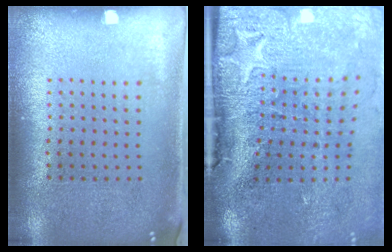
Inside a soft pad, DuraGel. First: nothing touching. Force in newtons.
{"total": 5.0, "press": 3.9, "slide": 3.1}